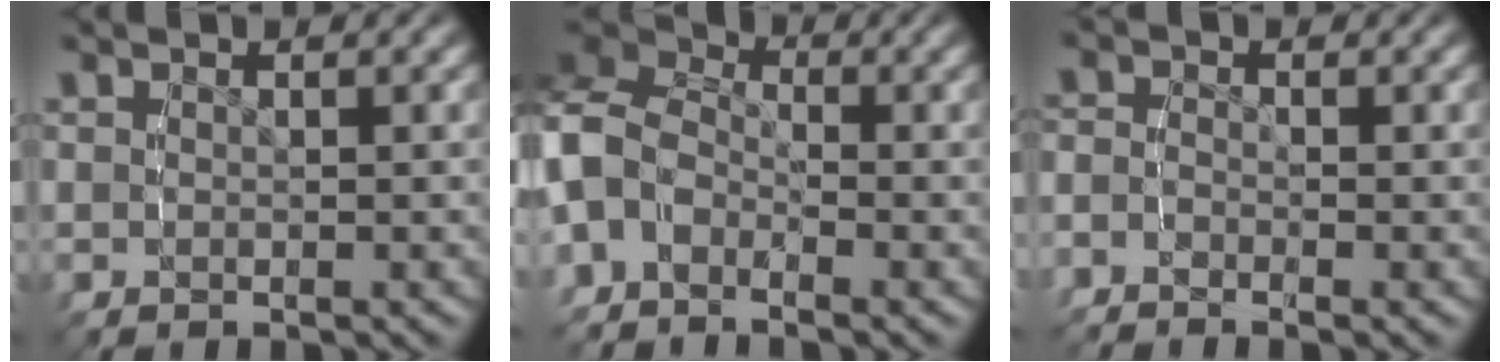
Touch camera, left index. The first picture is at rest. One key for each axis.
{"total": 10.6, "fx": -0.3, "fy": 9.5, "fz": 4.6, "tx": -0.133, "ty": -0.012, "tz": -0.029}
{"total": 2.1, "fx": -1.7, "fy": 1.1, "fz": 0.4, "tx": -0.021, "ty": -0.012, "tz": -0.036}